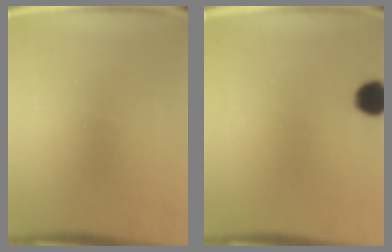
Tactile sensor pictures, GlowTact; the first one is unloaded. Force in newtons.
{"total": 5.5}